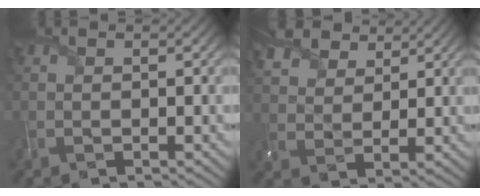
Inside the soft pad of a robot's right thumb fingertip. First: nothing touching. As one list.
[{"total": 6.9, "force": [5.1, 3.5, 3.2], "torque": [-0.093, 0.015, 0.100]}]